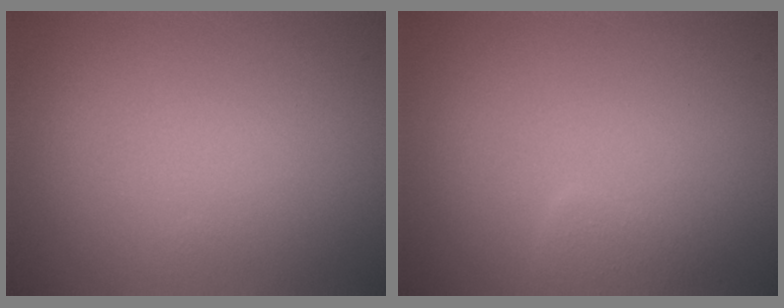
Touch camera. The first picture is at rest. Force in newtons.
{"total": 1.2, "press": 1.2, "slide": 0.1}